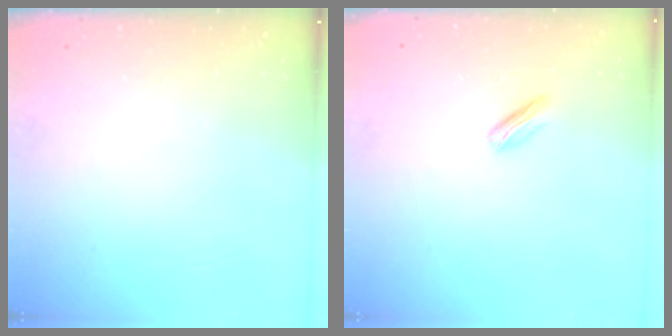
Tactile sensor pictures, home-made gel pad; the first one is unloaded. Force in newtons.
{"total": 2.3, "press": 2.2, "slide": 0.7}